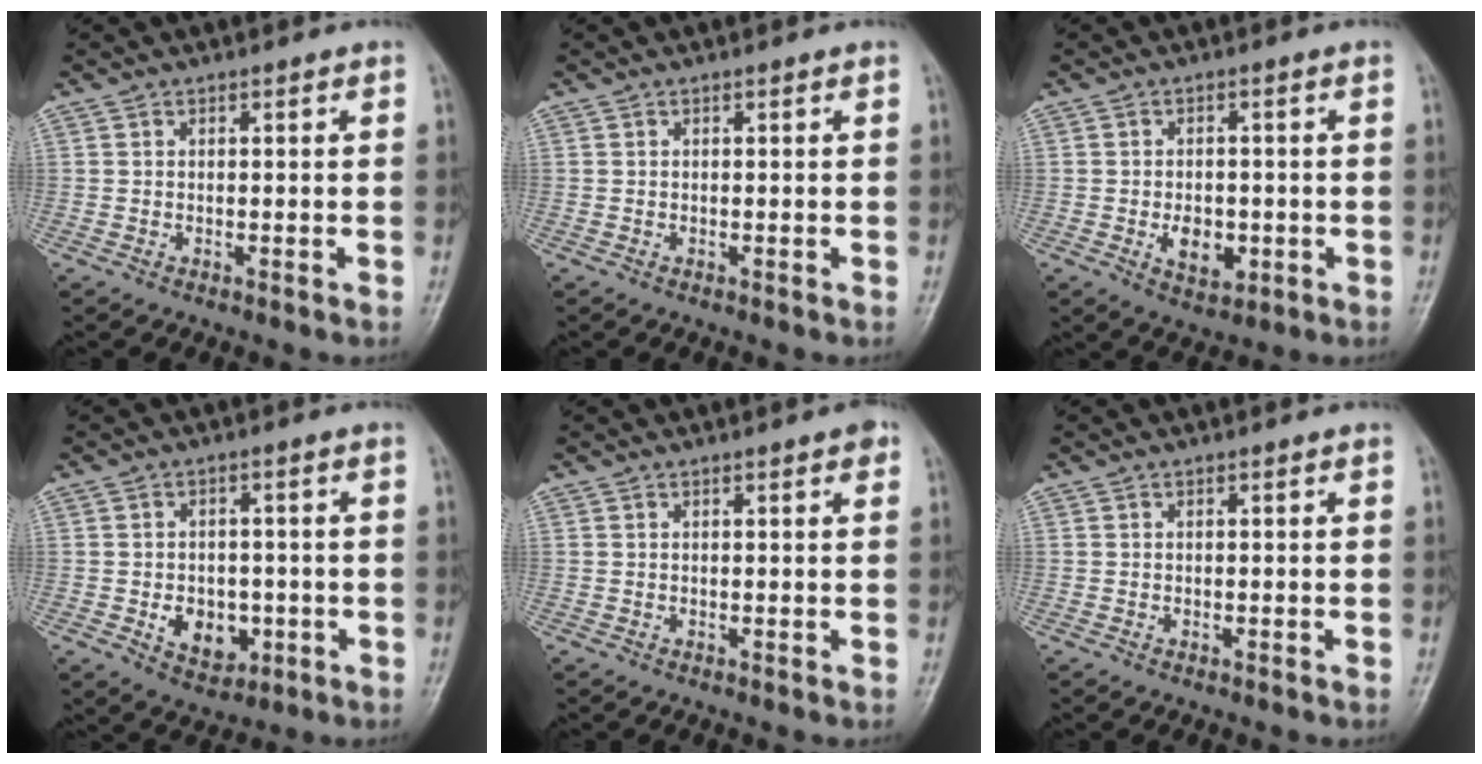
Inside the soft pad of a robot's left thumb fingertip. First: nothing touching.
{"total": 0.0}
{"total": 5.7, "force": [-1.3, 3.8, 4.1], "torque": [-0.049, -0.001, -0.014]}
{"total": 7.0, "force": [-1.7, 5.3, 4.3], "torque": [-0.038, 0.004, -0.013]}
{"total": 1.7, "force": [1.0, 0.3, 1.4], "torque": [-0.018, -0.001, 0.010]}
{"total": 0.0}